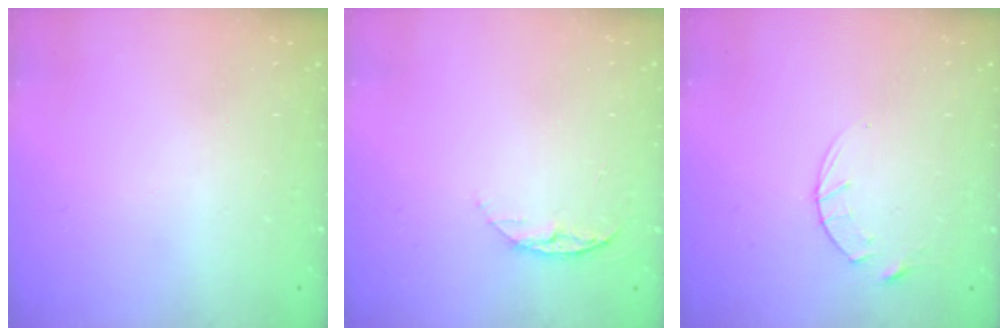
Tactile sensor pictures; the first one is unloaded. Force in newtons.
{"total": 6.4, "press": 6.3, "slide": 0.7}
{"total": 3.2, "press": 3.2, "slide": 0.4}